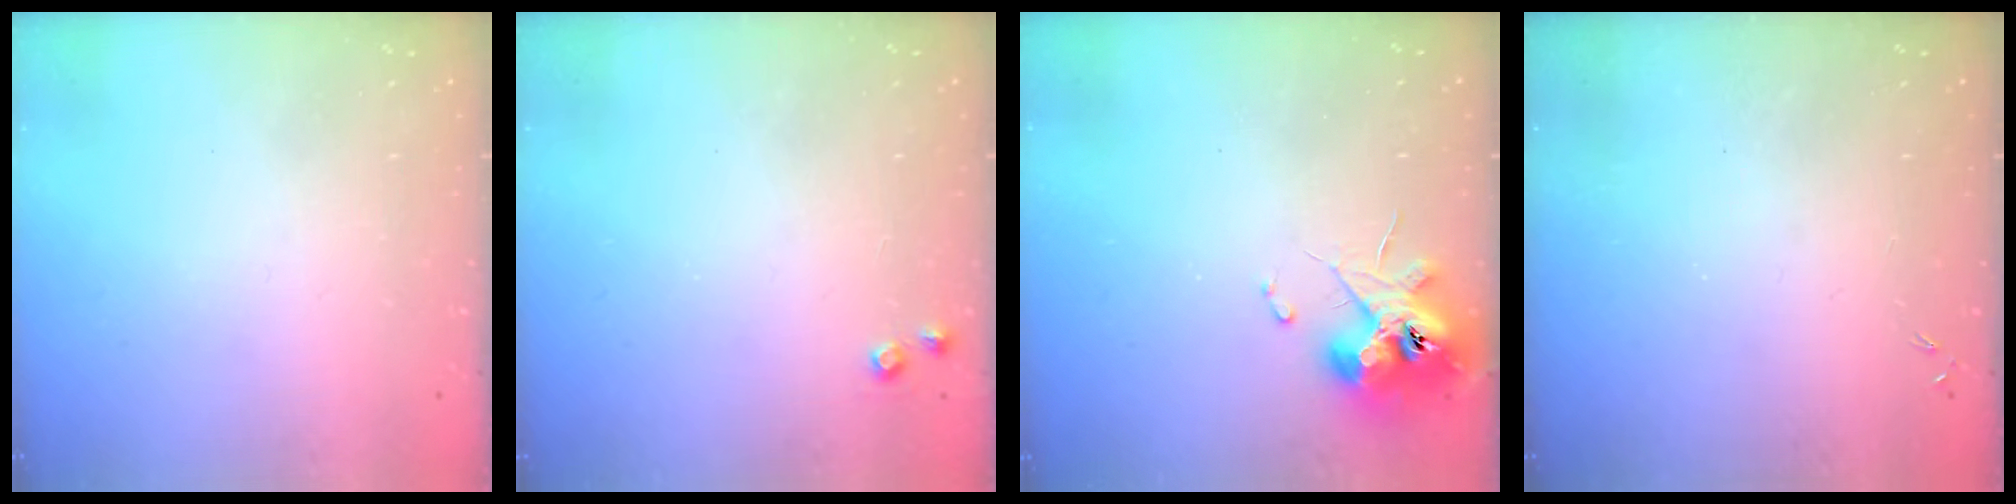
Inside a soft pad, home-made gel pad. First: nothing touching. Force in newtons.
{"total": 4.6, "press": 4.5, "slide": 0.7}
{"total": 11.7, "press": 11.6, "slide": 1.2}
{"total": 0.0}